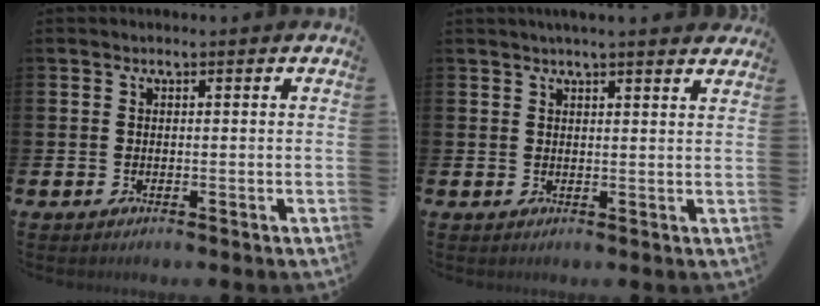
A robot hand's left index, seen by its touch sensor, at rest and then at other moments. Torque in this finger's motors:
{"motor_torque": [1.19, -0.95, 0.77, 0.21]}